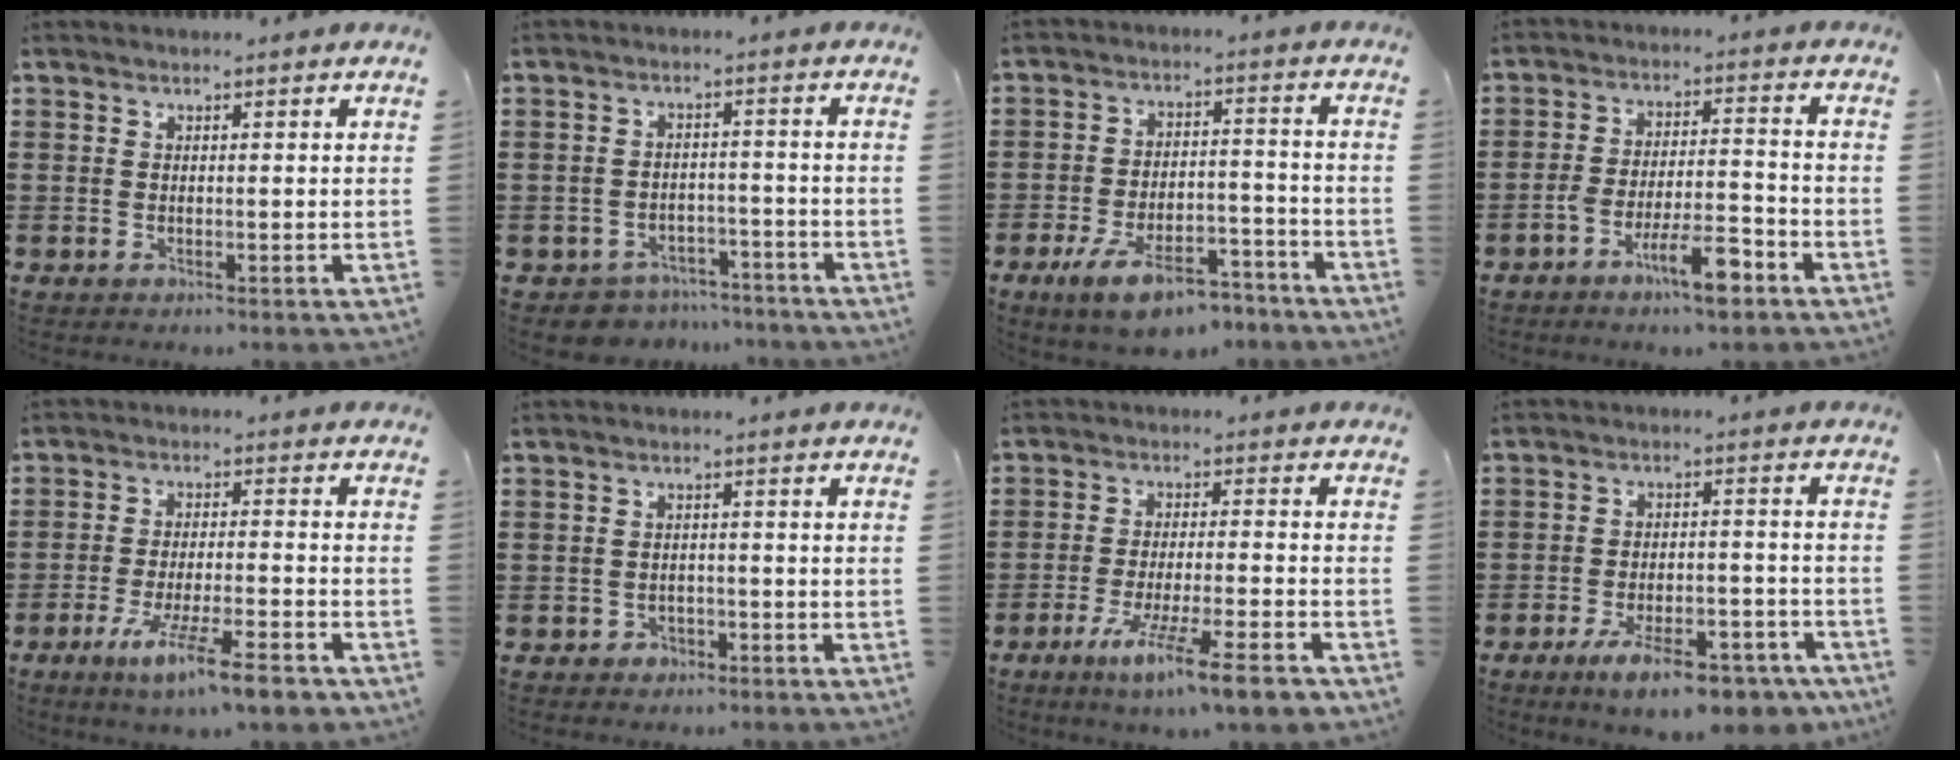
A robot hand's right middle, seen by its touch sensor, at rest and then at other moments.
{"total": 4.0, "force": [-3.9, 1.0, -0.2], "torque": [-0.006, 0.003, -0.082]}
{"total": 8.9, "force": [-6.7, 2.6, 5.2], "torque": [-0.095, 0.012, -0.123]}
{"total": 8.6, "force": [-5.3, 2.2, 6.4], "torque": [-0.125, 0.003, -0.098]}
{"total": 9.4, "force": [-6.4, 0.7, 6.8], "torque": [-0.130, -0.013, -0.118]}
{"total": 1.5, "force": [-1.2, 0.9, 0.1], "torque": [-0.010, -0.002, -0.027]}
{"total": 9.1, "force": [-6.4, 0.4, 6.5], "torque": [-0.120, -0.011, -0.116]}
{"total": 8.9, "force": [-6.7, 1.9, 5.5], "torque": [-0.091, 0.009, -0.119]}